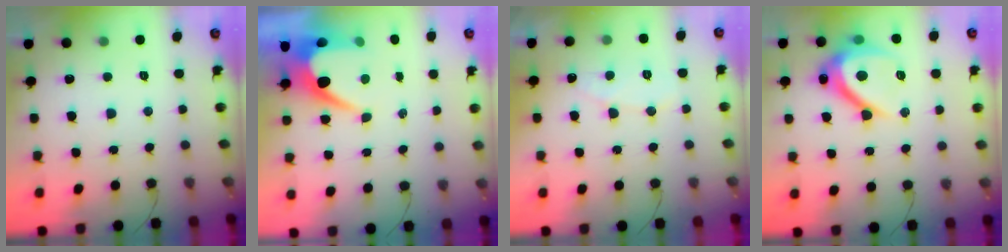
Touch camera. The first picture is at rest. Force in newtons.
{"total": 8.2, "press": 8.2, "slide": 0.4}
{"total": 4.9, "press": 4.9, "slide": 0.4}
{"total": 11.5, "press": 11.4, "slide": 0.8}